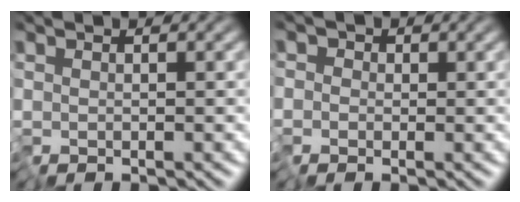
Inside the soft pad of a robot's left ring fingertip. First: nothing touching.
{"total": 1.5, "force": [-0.4, 1.4, 0.3], "torque": [0.016, 0.009, -0.013]}